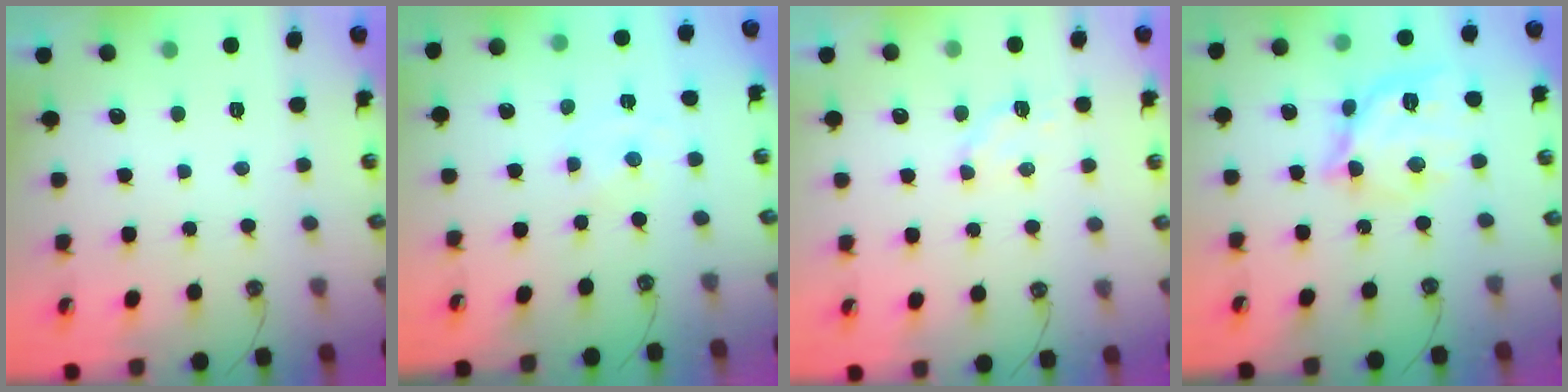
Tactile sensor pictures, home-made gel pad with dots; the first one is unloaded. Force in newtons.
{"total": 0.0}
{"total": 4.8, "press": 4.7, "slide": 0.7}
{"total": 15.3, "press": 15.2, "slide": 1.3}